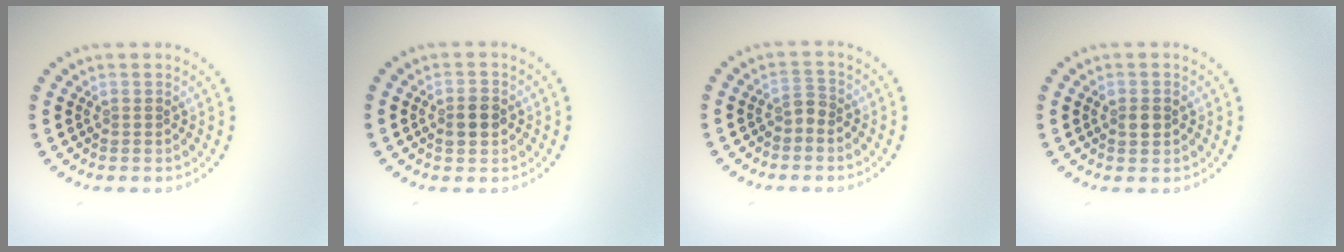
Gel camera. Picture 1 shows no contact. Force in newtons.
{"total": 2.6, "press": 2.6, "slide": 0.1}
{"total": 1.3, "press": 1.0, "slide": 0.9}
{"total": 1.9, "press": 1.9, "slide": 0.1}